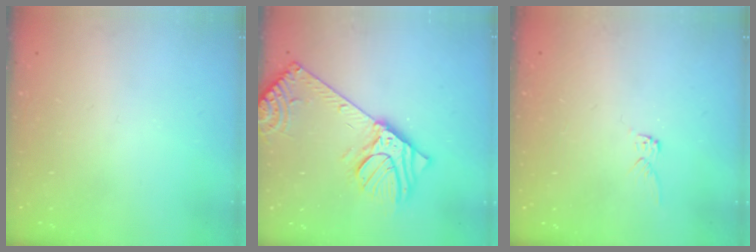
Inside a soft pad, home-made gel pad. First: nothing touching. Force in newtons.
{"total": 18.3, "press": 17.9, "slide": 3.8}
{"total": 2.6, "press": 2.6, "slide": 0.1}